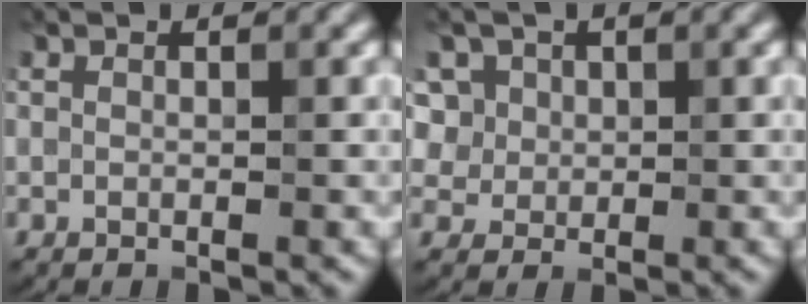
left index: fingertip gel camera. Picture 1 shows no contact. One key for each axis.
{"total": 4.6, "fx": 2.1, "fy": 4.0, "fz": 1.0, "tx": -0.022, "ty": 0.009, "tz": 0.028}